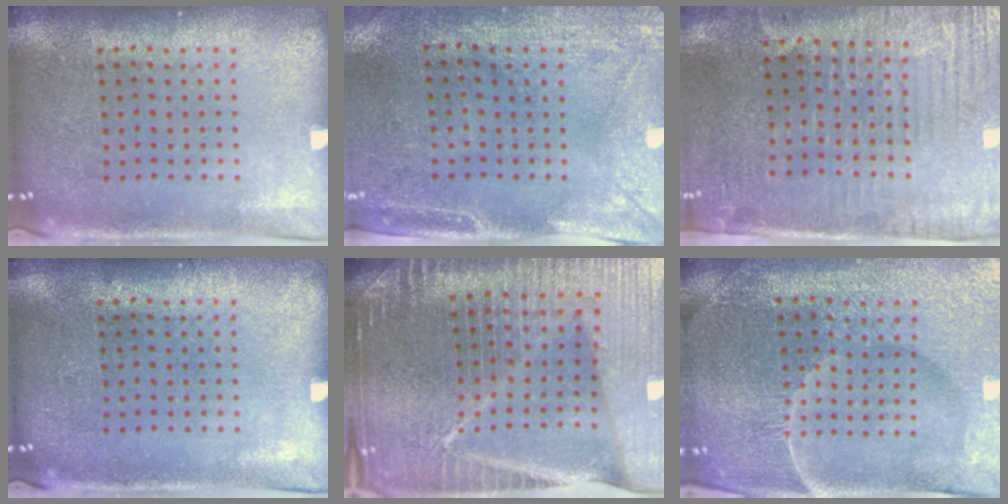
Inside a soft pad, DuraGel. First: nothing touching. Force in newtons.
{"total": 3.0, "press": 2.3, "slide": 1.8}
{"total": 3.2, "press": 2.9, "slide": 1.4}
{"total": 0.0}
{"total": 6.7, "press": 5.8, "slide": 3.4}
{"total": 5.0, "press": 4.8, "slide": 1.5}